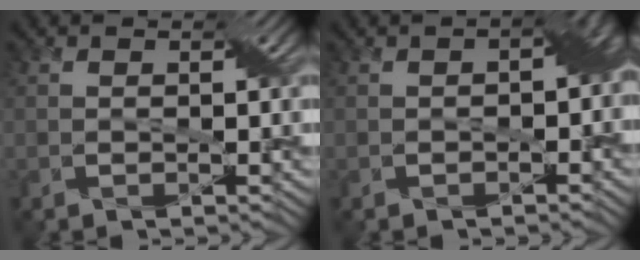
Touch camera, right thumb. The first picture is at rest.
{"total": 4.5, "force": [-0.5, 2.7, 3.6], "torque": [-0.039, -0.002, -0.007]}